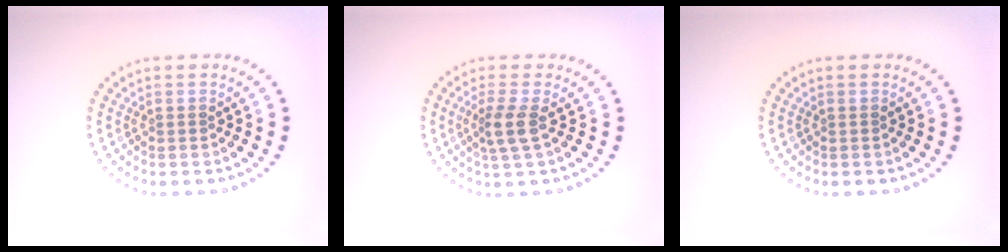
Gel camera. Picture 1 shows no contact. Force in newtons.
{"total": 2.3, "press": 1.9, "slide": 1.3}
{"total": 0.0}